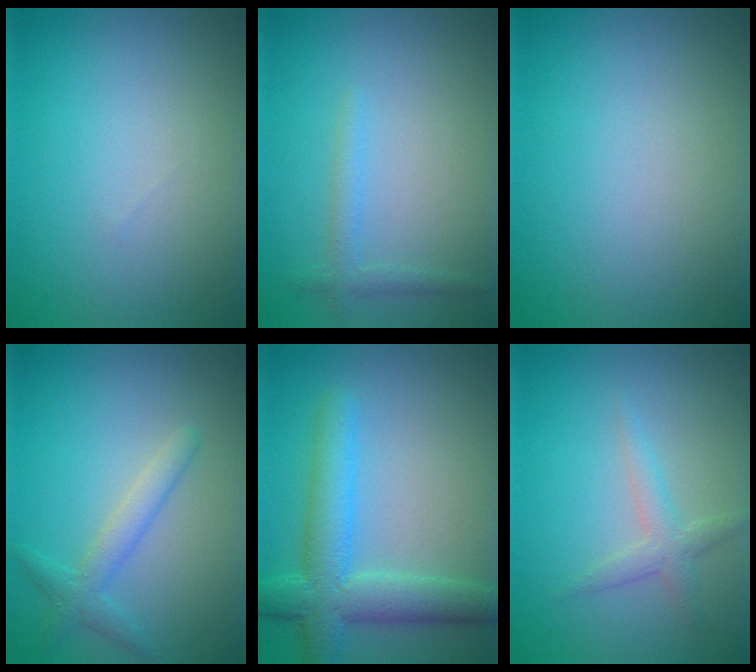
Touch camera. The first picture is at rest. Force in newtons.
{"total": 1.4, "press": 1.4, "slide": 0.1}
{"total": 0.0}
{"total": 2.3, "press": 2.3, "slide": 0.1}
{"total": 5.8, "press": 5.8, "slide": 0.3}
{"total": 1.9, "press": 1.9, "slide": 0.0}